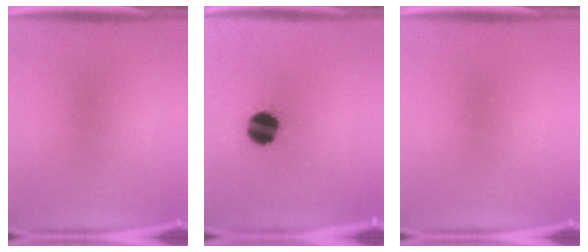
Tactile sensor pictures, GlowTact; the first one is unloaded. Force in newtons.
{"total": 12.2}
{"total": 0.0}